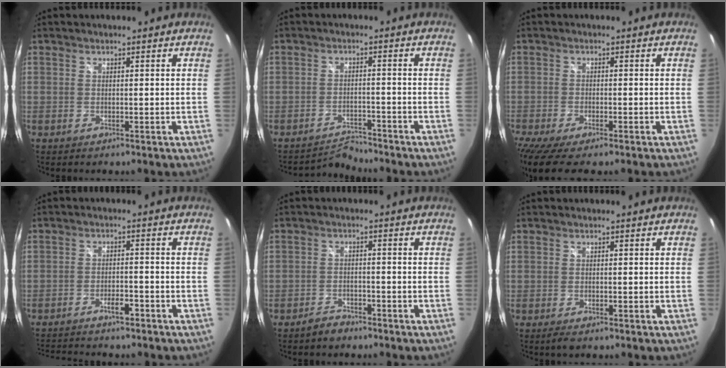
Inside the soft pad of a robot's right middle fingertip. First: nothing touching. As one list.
[{"total": 3.7, "force": [-3.2, -1.1, -1.4], "torque": [0.012, 0.011, -0.058]}, {"total": 8.4, "force": [-6.4, 0.9, 5.4], "torque": [-0.124, -0.047, -0.116]}, {"total": 7.4, "force": [-6.6, 1.2, 3.1], "torque": [-0.071, -0.003, -0.100]}, {"total": 1.9, "force": [-1.8, 0.4, 0.2], "torque": [-0.008, 0.004, -0.032]}, {"total": 1.5, "force": [-1.1, 0.3, 1.1], "torque": [-0.021, -0.007, -0.019]}]